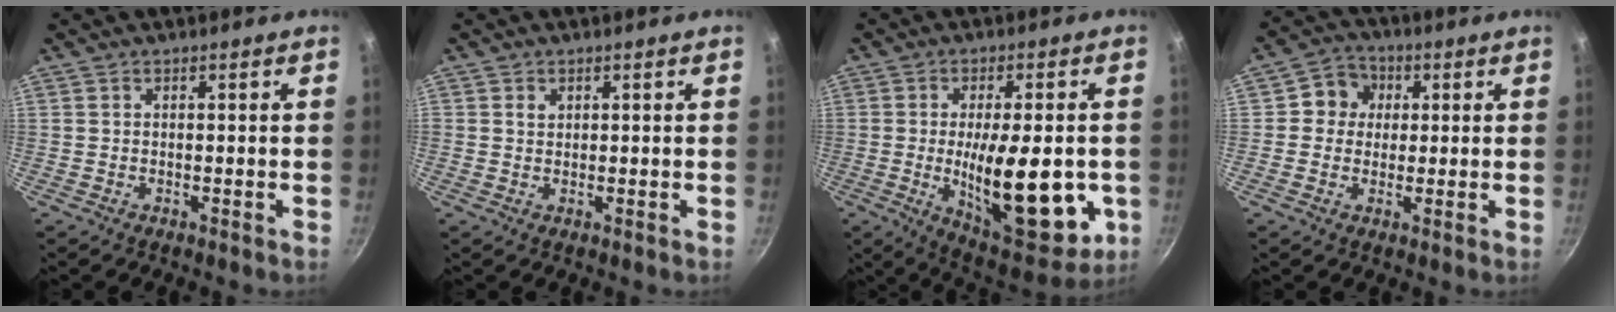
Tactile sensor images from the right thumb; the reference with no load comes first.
{"total": 1.4, "force": [0.5, 1.1, 0.6], "torque": [-0.005, 0.000, 0.008]}
{"total": 20.2, "force": [-4.0, 7.9, 18.2], "torque": [-0.236, -0.009, -0.045]}
{"total": 6.3, "force": [1.1, 5.9, 2.0], "torque": [0.006, 0.010, 0.004]}